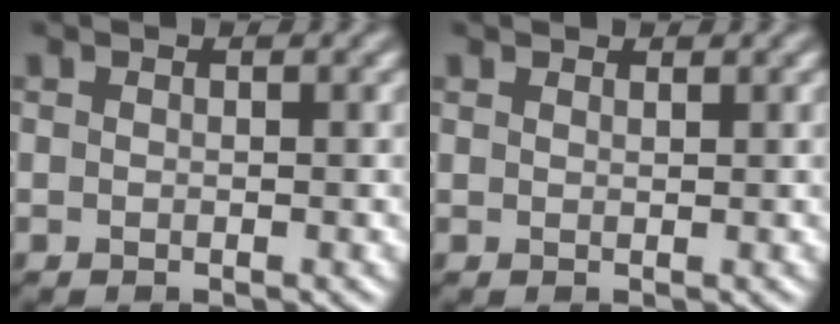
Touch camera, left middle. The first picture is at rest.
{"total": 0.7, "force": [0.7, 0.0, -0.1], "torque": [0.001, 0.005, 0.010]}